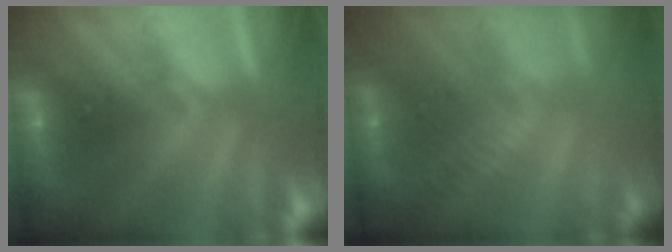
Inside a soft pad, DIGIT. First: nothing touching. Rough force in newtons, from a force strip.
{"total": 3.0}